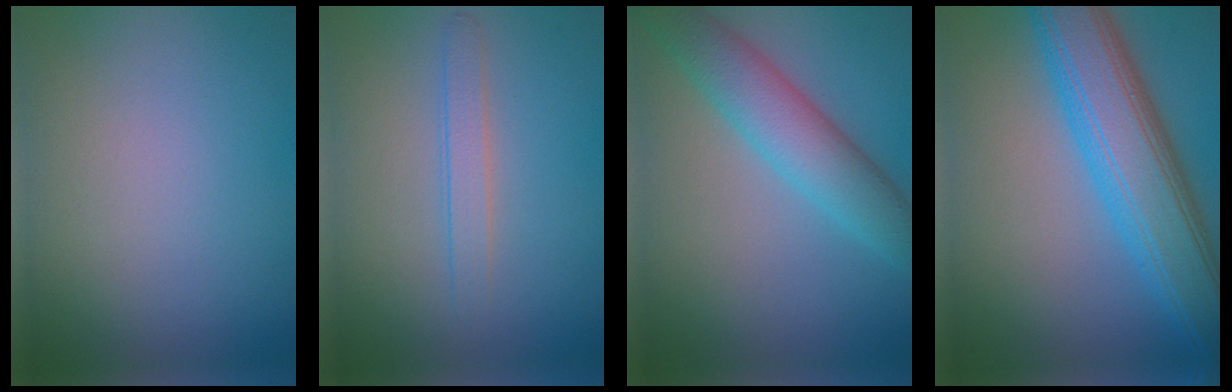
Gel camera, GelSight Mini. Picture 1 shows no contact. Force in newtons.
{"total": 1.8, "press": 1.8, "slide": 0.1}
{"total": 4.6, "press": 4.6, "slide": 0.2}
{"total": 9.2, "press": 9.2, "slide": 0.2}